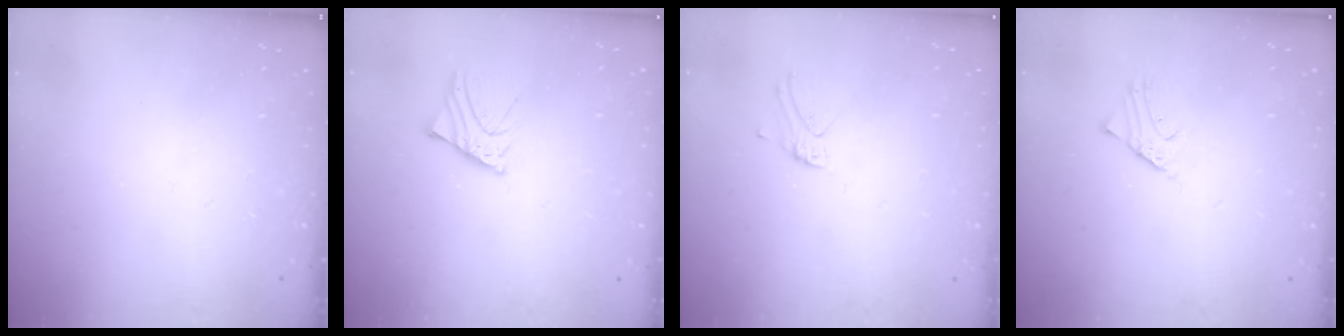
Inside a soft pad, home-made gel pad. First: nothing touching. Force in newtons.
{"total": 3.9, "press": 3.9, "slide": 0.5}
{"total": 3.0, "press": 3.0, "slide": 0.3}
{"total": 2.7, "press": 2.6, "slide": 0.2}